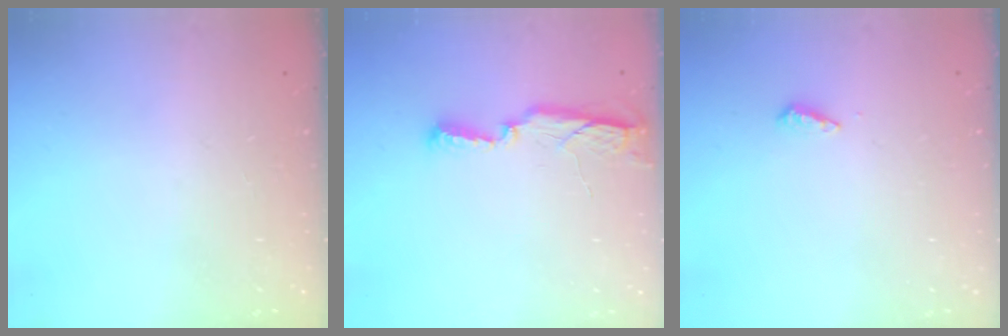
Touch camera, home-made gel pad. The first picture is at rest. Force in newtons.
{"total": 6.6, "press": 6.5, "slide": 1.1}
{"total": 4.3, "press": 4.2, "slide": 0.6}